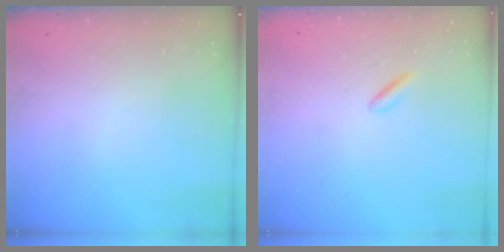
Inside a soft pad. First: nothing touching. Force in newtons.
{"total": 1.5, "press": 1.3, "slide": 0.8}